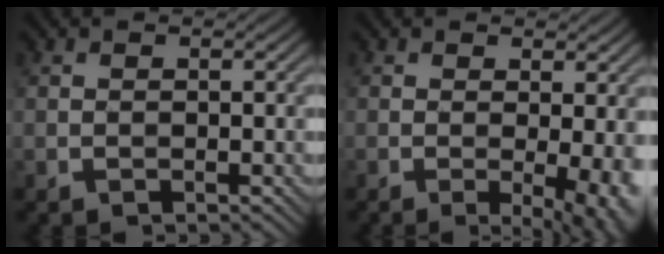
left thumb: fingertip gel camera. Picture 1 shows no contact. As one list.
[{"total": 6.8, "force": [-1.0, 2.1, 6.4], "torque": [-0.075, -0.006, -0.005]}]